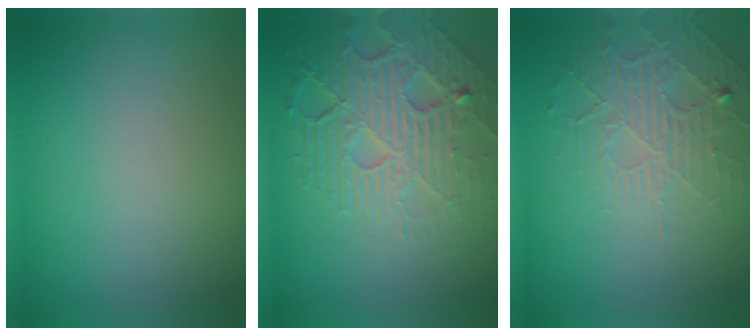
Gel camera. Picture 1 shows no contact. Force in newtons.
{"total": 8.0, "press": 5.6, "slide": 5.7}
{"total": 2.6, "press": 2.0, "slide": 1.7}